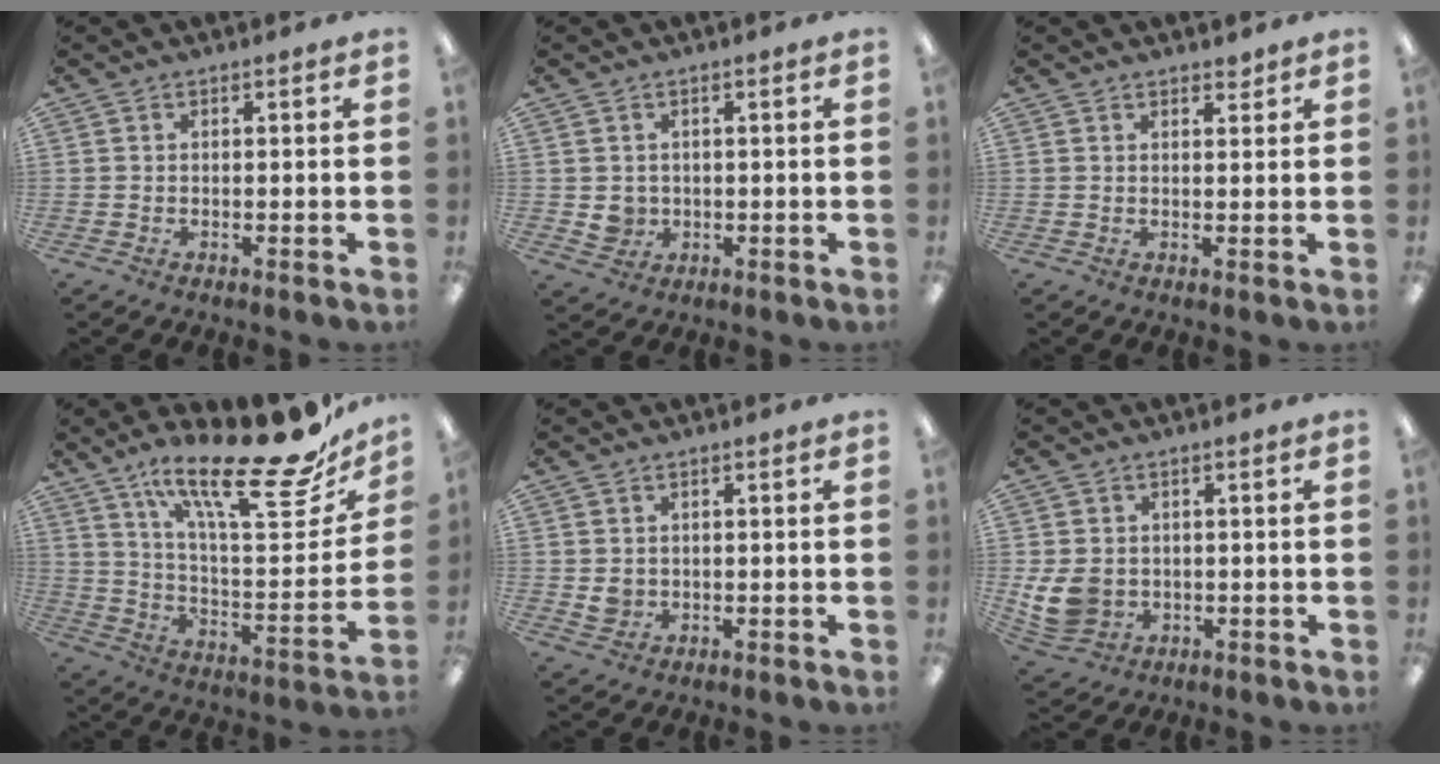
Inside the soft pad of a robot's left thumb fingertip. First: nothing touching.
{"total": 3.3, "force": [0.3, 3.2, 0.8], "torque": [-0.011, 0.003, 0.005]}
{"total": 1.9, "force": [1.7, 0.6, 0.4], "torque": [0.008, -0.009, 0.029]}
{"total": 26.7, "force": [19.0, 6.9, 17.4], "torque": [-0.264, -0.129, 0.308]}
{"total": 2.4, "force": [0.5, 2.2, 0.7], "torque": [0.000, -0.003, 0.007]}
{"total": 7.9, "force": [0.1, 6.8, 4.0], "torque": [-0.086, 0.009, 0.006]}